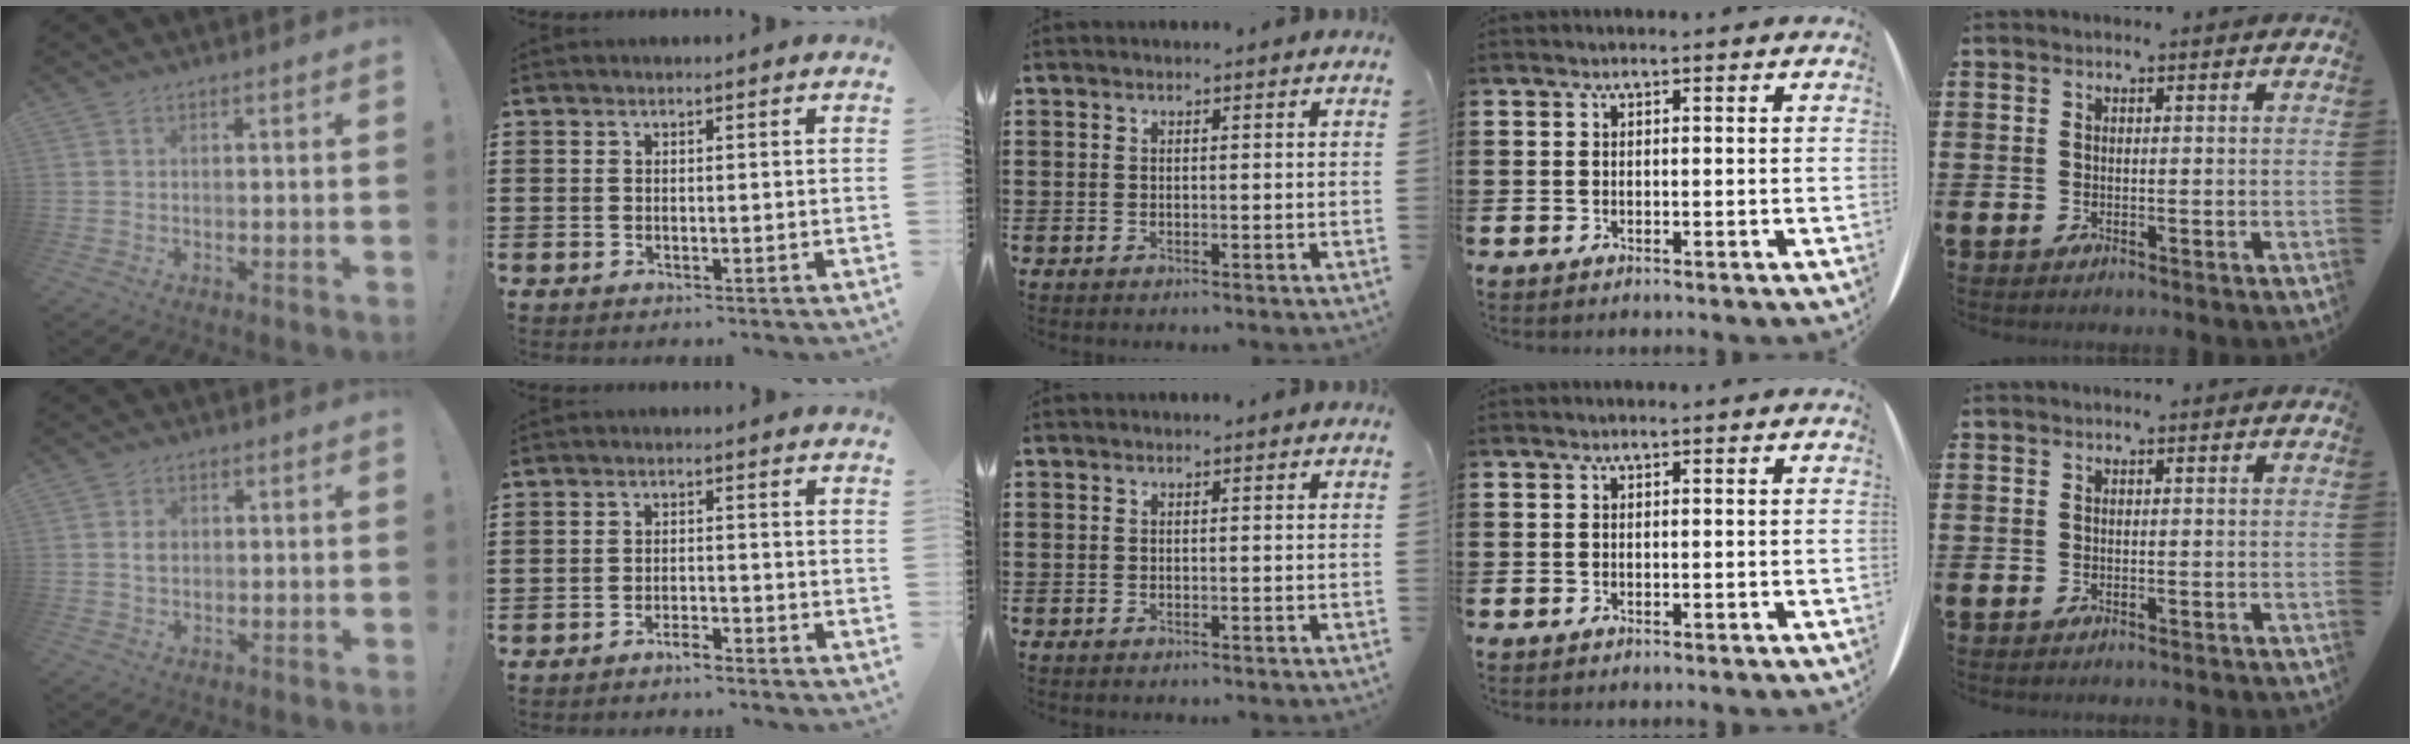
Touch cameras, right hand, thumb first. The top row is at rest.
{"thumb": {"total": 2.4, "force": [0.3, 2.0, 1.3], "torque": [-0.008, -0.002, 0.001]}, "index": {"total": 2.1, "force": [-2.0, 0.1, 0.6], "torque": [-0.014, 0.001, -0.040]}}